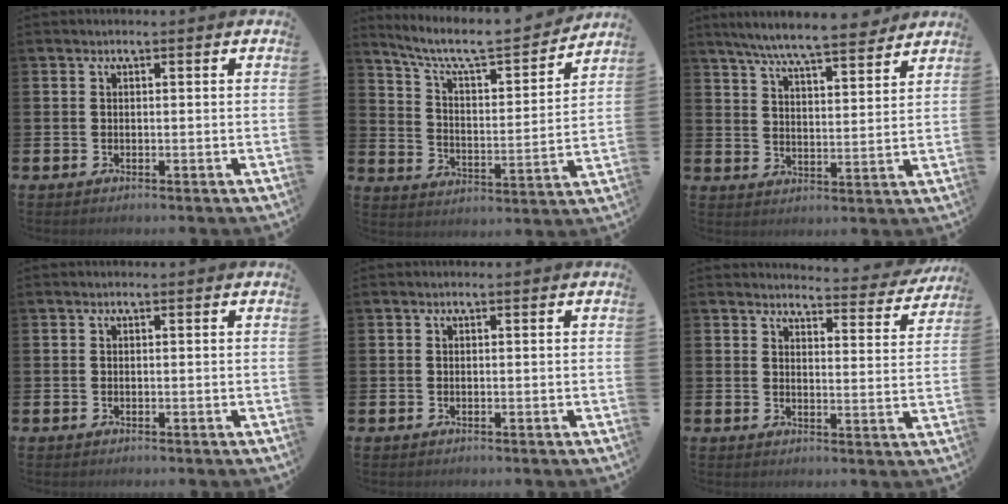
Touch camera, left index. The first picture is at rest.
{"total": 8.4, "force": [7.4, 1.8, 3.7], "torque": [-0.098, -0.051, 0.122]}
{"total": 7.7, "force": [7.3, 0.4, 2.6], "torque": [-0.069, -0.043, 0.128]}
{"total": 0.0}
{"total": 0.0}
{"total": 3.6, "force": [3.6, 0.4, 0.4], "torque": [-0.008, -0.034, 0.058]}